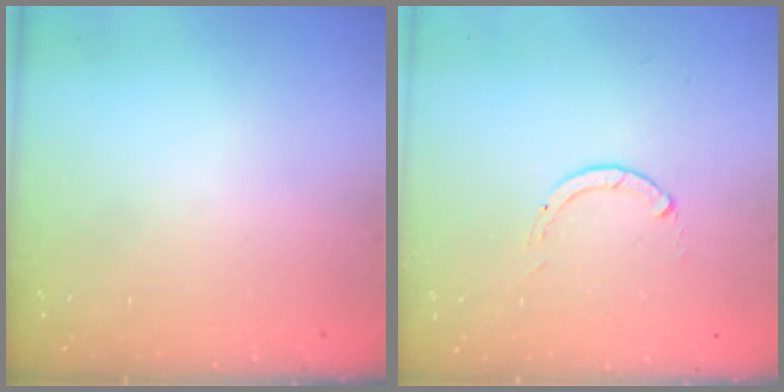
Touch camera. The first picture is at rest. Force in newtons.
{"total": 0.0}